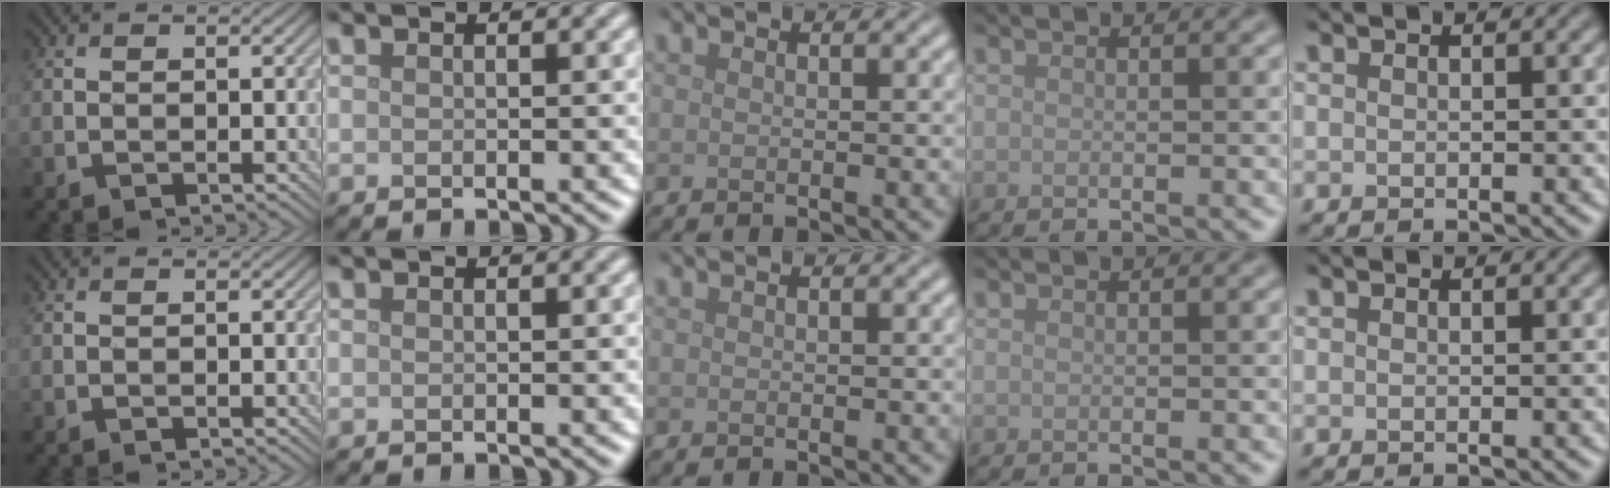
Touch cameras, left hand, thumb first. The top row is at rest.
{}